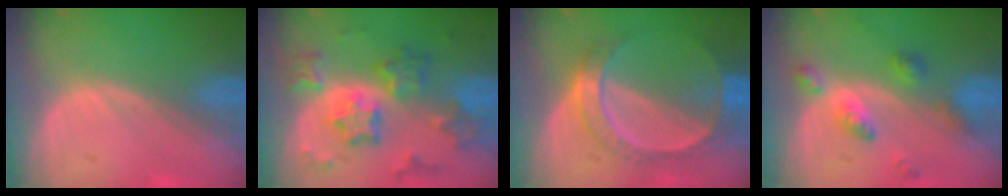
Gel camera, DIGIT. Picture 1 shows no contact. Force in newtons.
{"total": 9.2, "press": 9.2, "slide": 0.8}
{"total": 6.9, "press": 6.5, "slide": 2.4}
{"total": 5.2, "press": 5.2, "slide": 0.1}